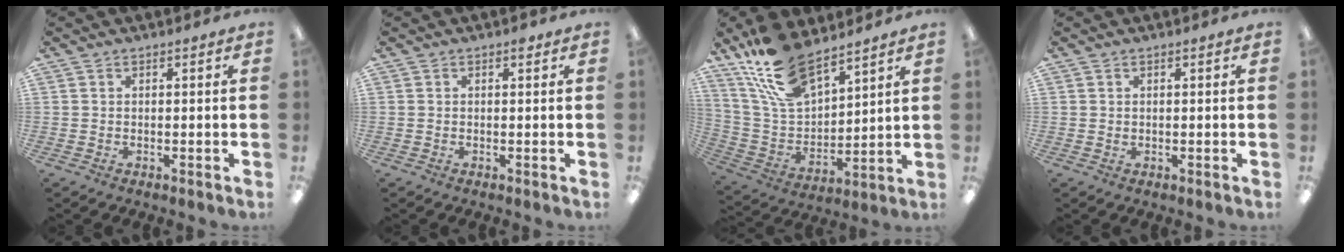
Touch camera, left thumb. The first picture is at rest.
{"total": 1.2, "force": [0.8, 0.5, 0.8], "torque": [-0.002, -0.003, 0.009]}
{"total": 17.4, "force": [13.2, 7.3, 8.6], "torque": [-0.185, -0.068, 0.244]}
{"total": 0.5, "force": [0.4, 0.3, 0.2], "torque": [-0.006, 0.002, 0.006]}